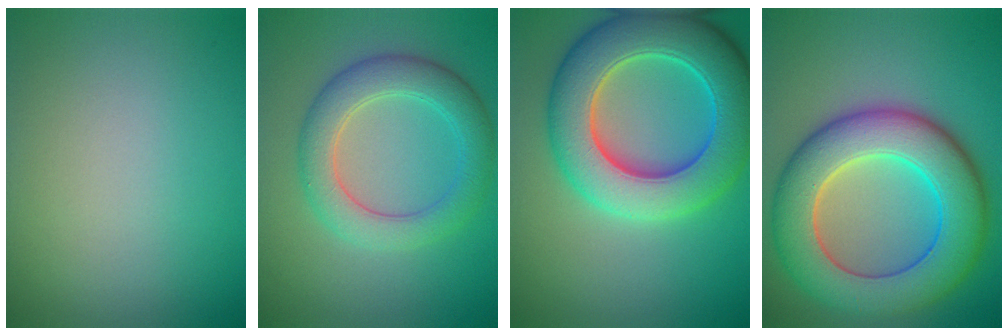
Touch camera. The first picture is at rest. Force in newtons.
{"total": 4.9, "press": 4.9, "slide": 0.4}
{"total": 10.1, "press": 10.1, "slide": 0.3}
{"total": 10.7, "press": 10.7, "slide": 0.4}